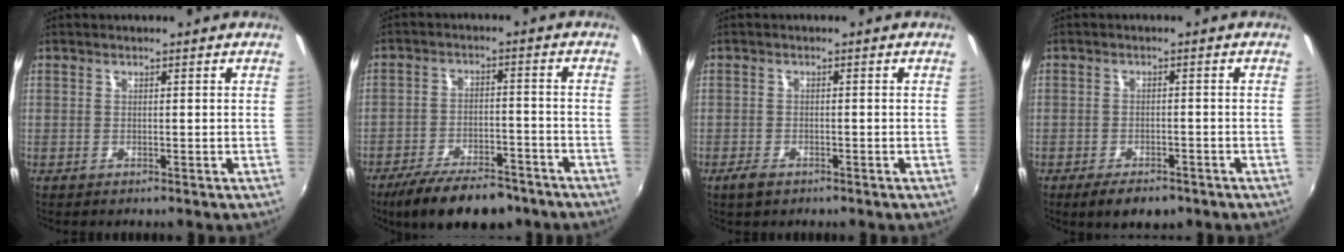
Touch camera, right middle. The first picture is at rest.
{"total": 14.5, "force": [-11.3, 4.9, 7.5], "torque": [-0.153, -0.018, -0.174]}
{"total": 2.6, "force": [-1.9, 1.1, 1.4], "torque": [-0.033, -0.006, -0.036]}
{"total": 6.1, "force": [-4.3, 2.6, 3.4], "torque": [-0.077, -0.015, -0.067]}